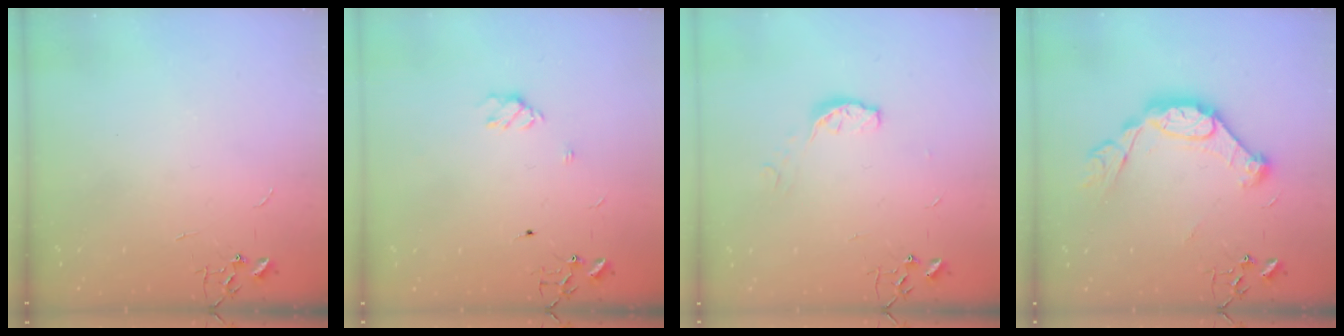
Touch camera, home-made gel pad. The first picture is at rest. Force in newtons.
{"total": 5.6, "press": 5.6, "slide": 0.7}
{"total": 6.2, "press": 6.2, "slide": 0.3}
{"total": 15.0, "press": 15.0, "slide": 0.9}